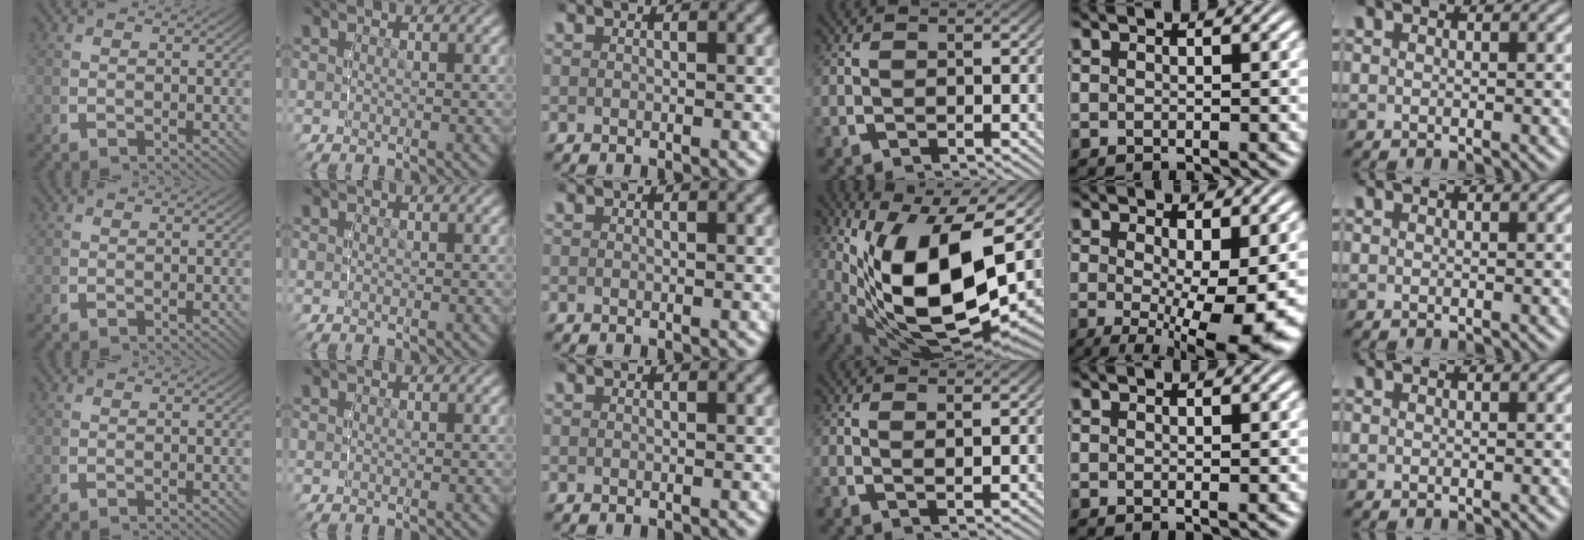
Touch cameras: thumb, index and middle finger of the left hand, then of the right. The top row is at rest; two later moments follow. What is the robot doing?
{"motion": "lift_and_place", "object": "glue stick"}